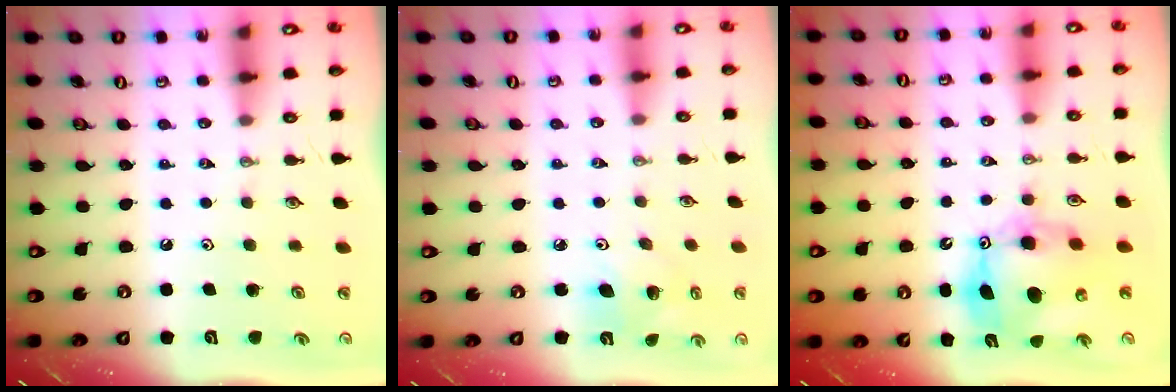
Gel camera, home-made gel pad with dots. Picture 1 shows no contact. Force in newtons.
{"total": 7.4, "press": 7.2, "slide": 1.7}
{"total": 12.4, "press": 12.3, "slide": 1.3}